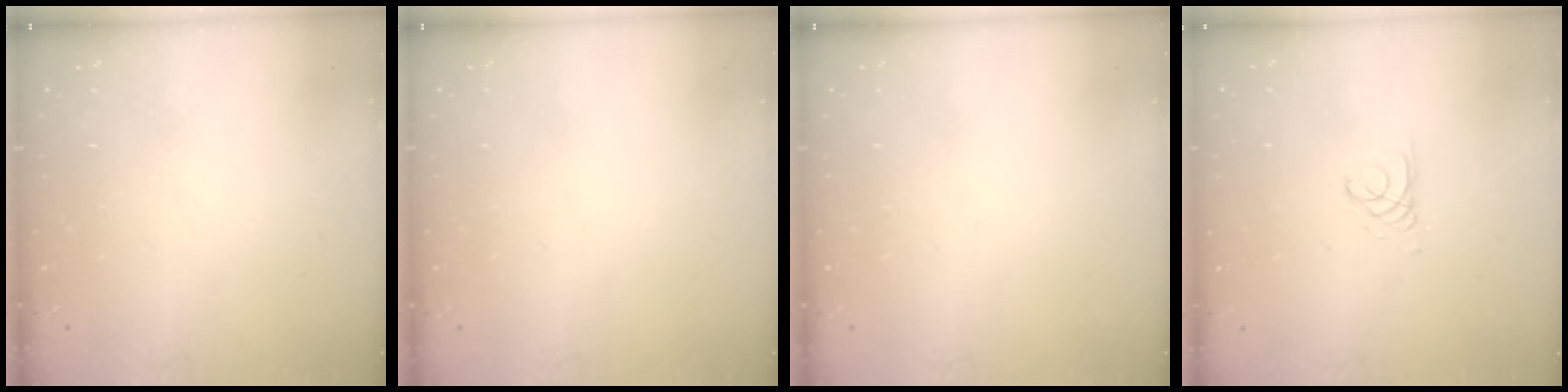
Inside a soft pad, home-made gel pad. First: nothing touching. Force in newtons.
{"total": 0.0}
{"total": 0.0}
{"total": 1.1, "press": 1.1, "slide": 0.1}